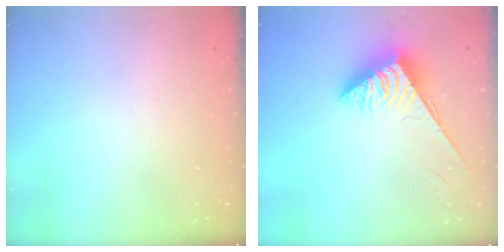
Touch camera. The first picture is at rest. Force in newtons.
{"total": 3.6, "press": 3.6, "slide": 0.6}